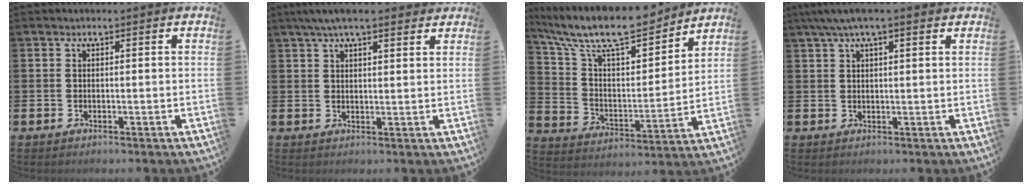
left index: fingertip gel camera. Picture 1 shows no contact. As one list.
[{"total": 5.1, "force": [4.2, 1.1, 2.6], "torque": [-0.058, -0.005, 0.075]}, {"total": 12.1, "force": [10.7, 3.1, 4.8], "torque": [-0.127, -0.073, 0.185]}, {"total": 4.0, "force": [2.8, 0.8, 2.7], "torque": [-0.053, 0.002, 0.050]}]